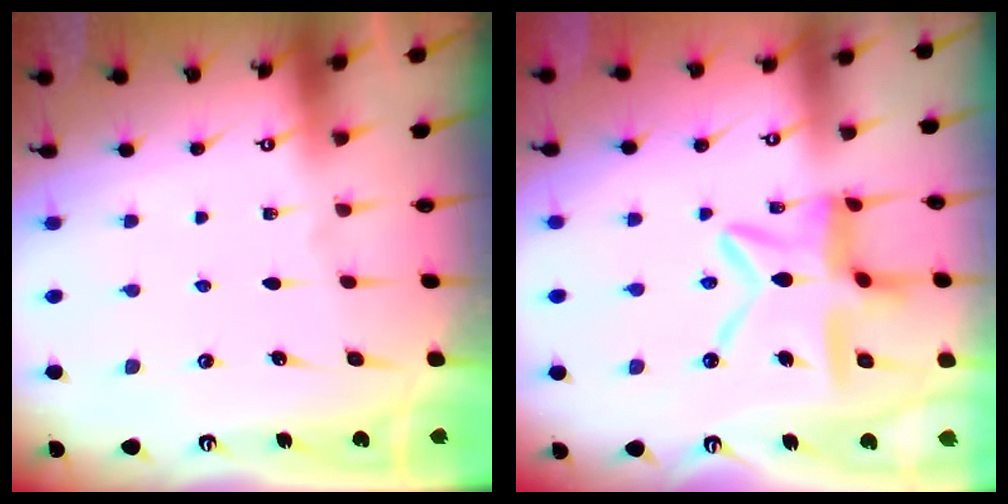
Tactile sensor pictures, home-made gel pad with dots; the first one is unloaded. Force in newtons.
{"total": 13.1, "press": 13.0, "slide": 1.1}